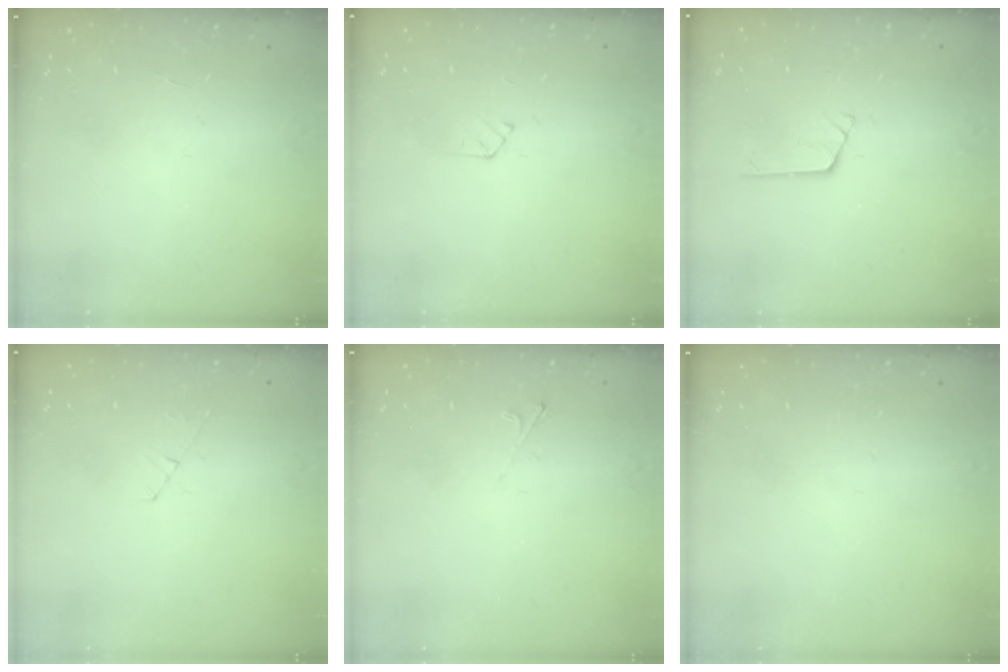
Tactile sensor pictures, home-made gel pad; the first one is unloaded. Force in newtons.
{"total": 2.8, "press": 2.8, "slide": 0.3}
{"total": 3.4, "press": 3.4, "slide": 0.2}
{"total": 5.0, "press": 5.0, "slide": 0.5}
{"total": 1.9, "press": 1.9, "slide": 0.4}
{"total": 0.0}